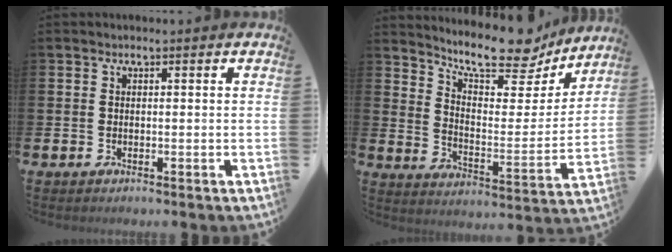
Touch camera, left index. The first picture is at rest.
{"total": 12.1, "force": [10.8, 3.1, 4.4], "torque": [-0.081, -0.081, 0.187]}